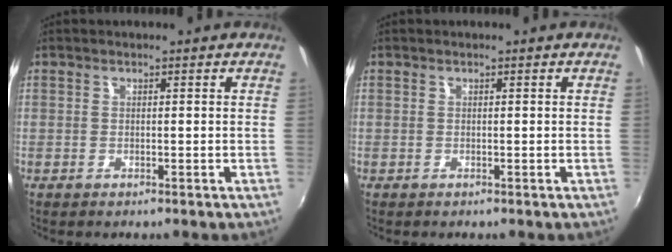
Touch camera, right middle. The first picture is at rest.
{"total": 0.0}